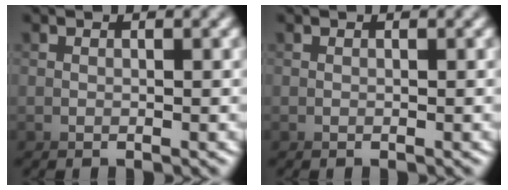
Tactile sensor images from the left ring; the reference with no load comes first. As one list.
[{"total": 0.0}]